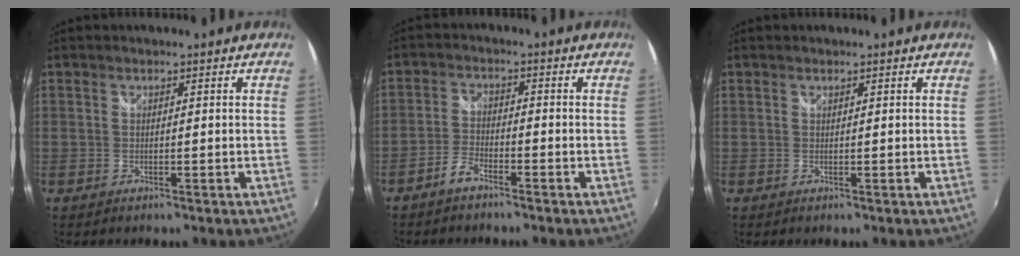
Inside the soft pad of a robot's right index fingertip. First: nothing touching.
{"total": 3.4, "force": [-2.7, 1.2, 1.6], "torque": [-0.048, 0.007, -0.056]}
{"total": 0.0}